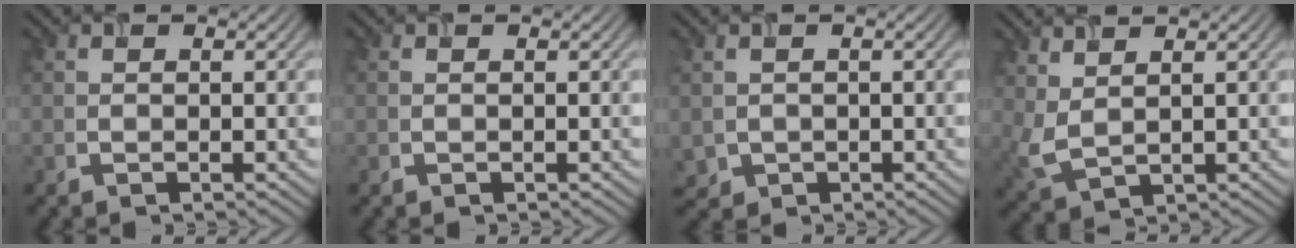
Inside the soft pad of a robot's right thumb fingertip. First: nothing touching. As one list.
[{"total": 0.0}, {"total": 1.7, "force": [0.0, 1.6, 0.4], "torque": [-0.019, -0.010, 0.004]}, {"total": 4.1, "force": [2.3, 1.8, 2.9], "torque": [-0.087, 0.003, 0.052]}]